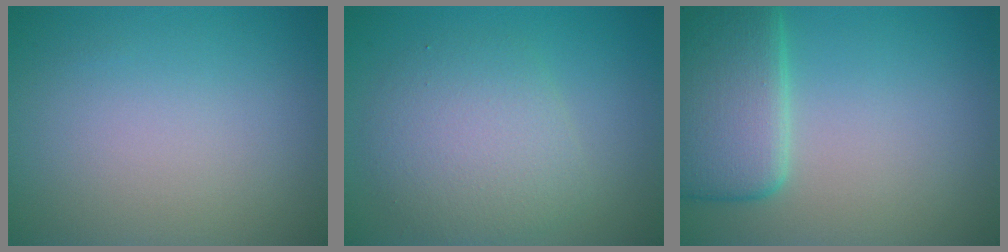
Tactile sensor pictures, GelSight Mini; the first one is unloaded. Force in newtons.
{"total": 4.7, "press": 4.7, "slide": 0.1}
{"total": 6.8, "press": 6.8, "slide": 0.5}